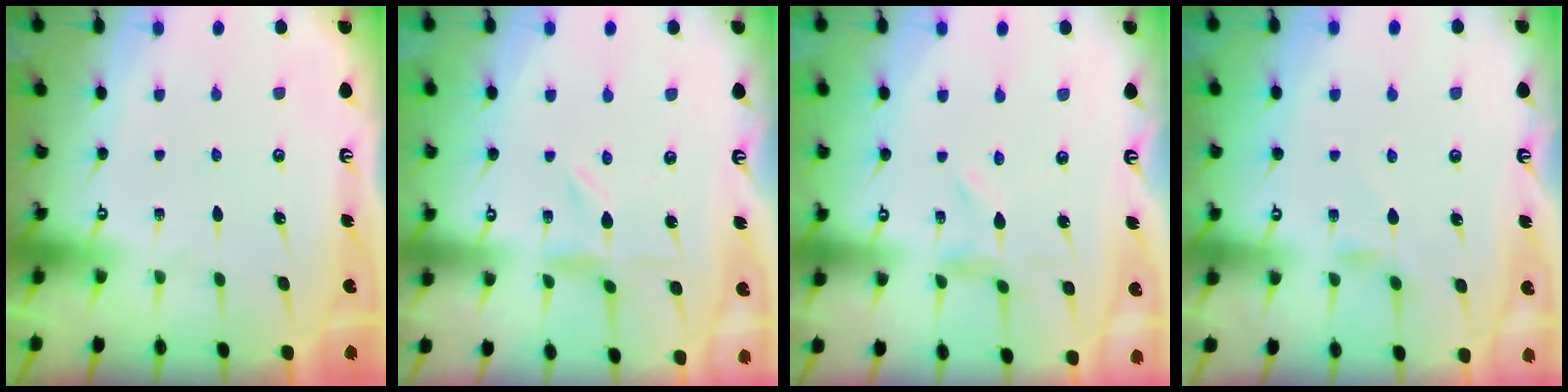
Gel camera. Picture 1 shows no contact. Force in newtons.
{"total": 1.1, "press": 1.1, "slide": 0.2}
{"total": 0.7, "press": 0.7, "slide": 0.2}
{"total": 2.5, "press": 2.5, "slide": 0.4}